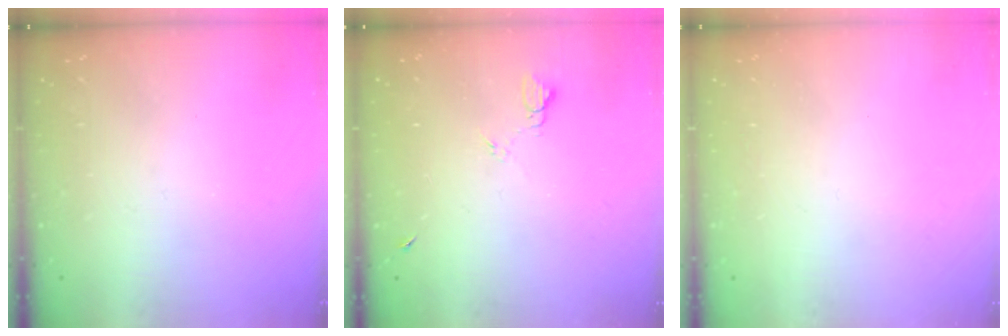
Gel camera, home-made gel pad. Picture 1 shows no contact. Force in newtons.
{"total": 4.3, "press": 4.2, "slide": 0.6}
{"total": 0.0}